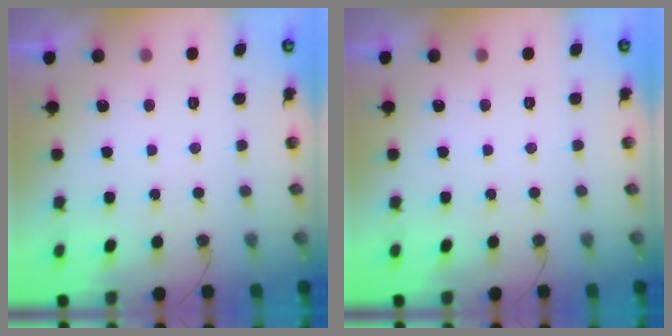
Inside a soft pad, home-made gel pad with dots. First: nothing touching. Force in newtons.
{"total": 0.0}